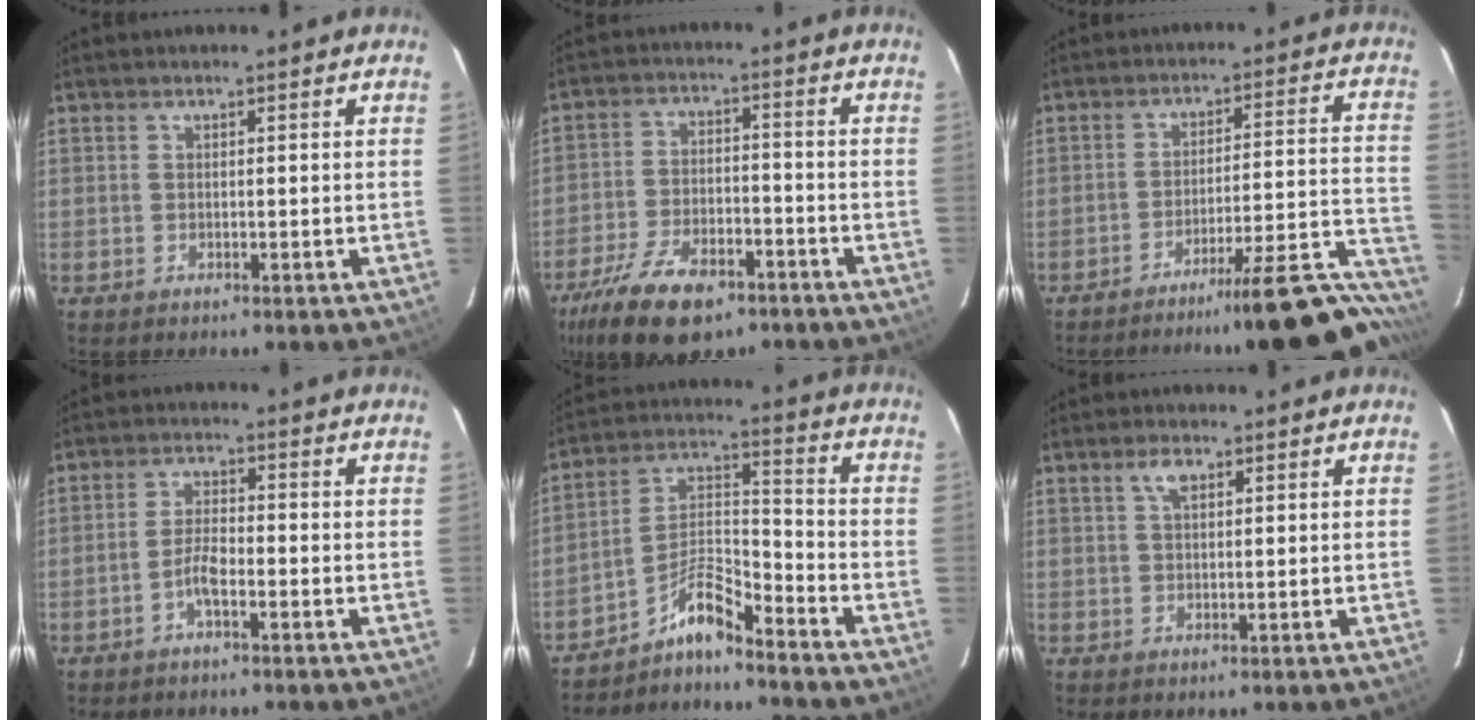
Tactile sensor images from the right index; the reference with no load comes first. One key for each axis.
{"total": 16.4, "fx": -10.8, "fy": 7.6, "fz": 9.7, "tx": -0.217, "ty": -0.024, "tz": -0.184}
{"total": 20.9, "fx": -17.2, "fy": 1.5, "fz": 11.9, "tx": -0.131, "ty": -0.008, "tz": -0.238}
{"total": 3.8, "fx": -2.0, "fy": 1.1, "fz": 3.0, "tx": -0.069, "ty": 0.008, "tz": -0.040}
{"total": 7.4, "fx": -6.5, "fy": 1.0, "fz": 3.4, "tx": -0.075, "ty": 0.034, "tz": -0.129}
{"total": 2.5, "fx": 1.2, "fy": 1.2, "fz": 1.9, "tx": -0.036, "ty": 0.007, "tz": 0.023}